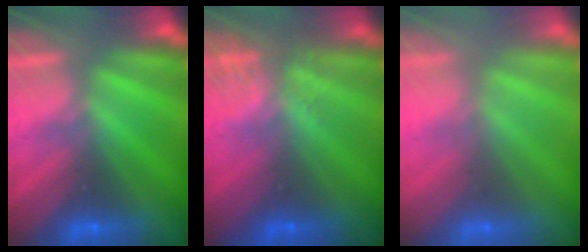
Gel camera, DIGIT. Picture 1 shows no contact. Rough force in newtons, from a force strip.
{"total": 3.8}
{"total": 3.0}